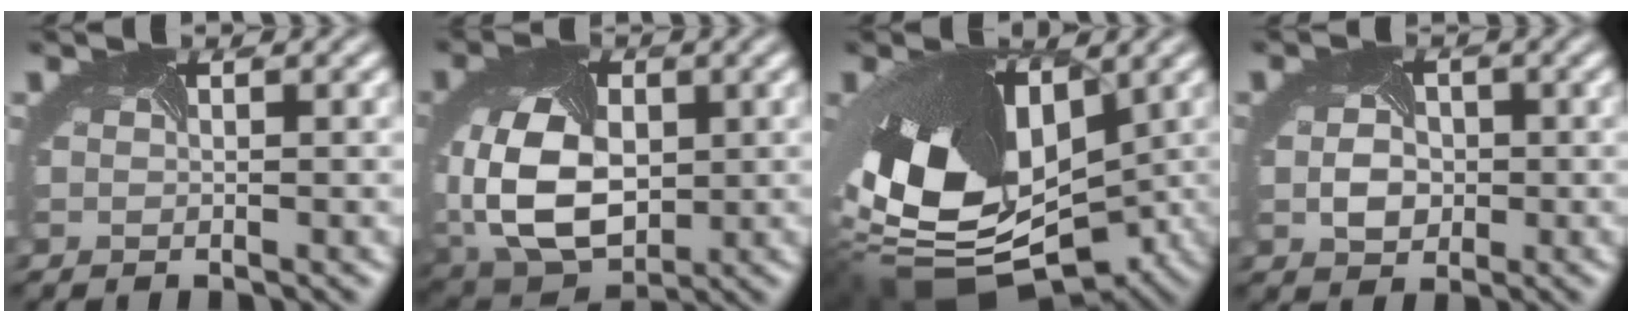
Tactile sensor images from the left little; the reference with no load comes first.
{"total": 10.3, "force": [-0.7, 7.3, 7.2], "torque": [-0.186, -0.022, -0.005]}
{"total": 16.5, "force": [-2.8, 10.3, 12.6], "torque": [-0.246, -0.039, -0.021]}
{"total": 2.5, "force": [-0.3, 2.2, 1.1], "torque": [-0.032, -0.001, -0.011]}